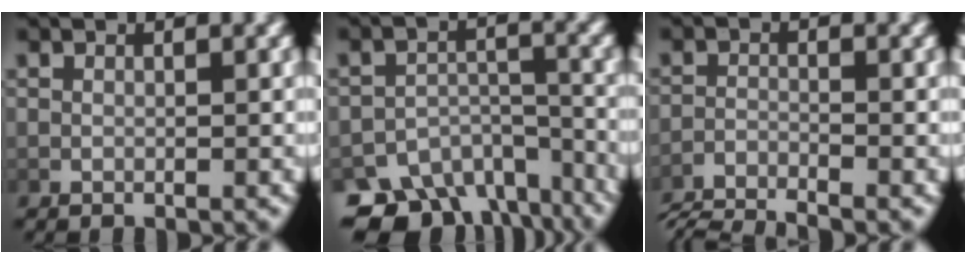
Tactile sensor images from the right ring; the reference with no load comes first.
{"total": 9.3, "force": [-6.8, 5.1, 3.8], "torque": [-0.059, -0.024, -0.108]}
{"total": 5.8, "force": [-5.5, 1.3, 1.2], "torque": [-0.019, -0.020, -0.086]}